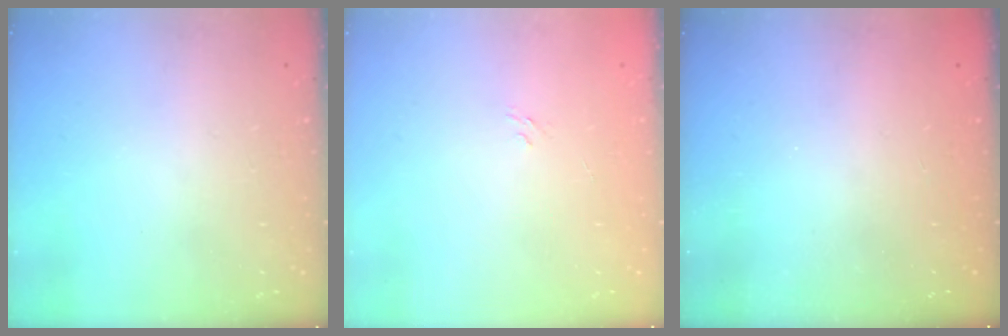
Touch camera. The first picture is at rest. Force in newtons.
{"total": 2.9, "press": 2.6, "slide": 1.1}
{"total": 2.3, "press": 2.2, "slide": 0.7}